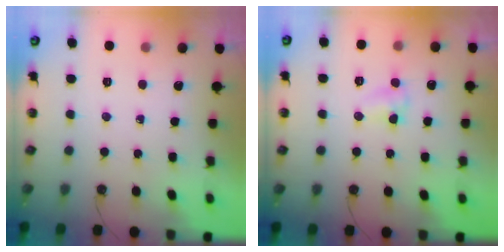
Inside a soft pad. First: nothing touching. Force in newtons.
{"total": 3.8, "press": 3.8, "slide": 0.5}